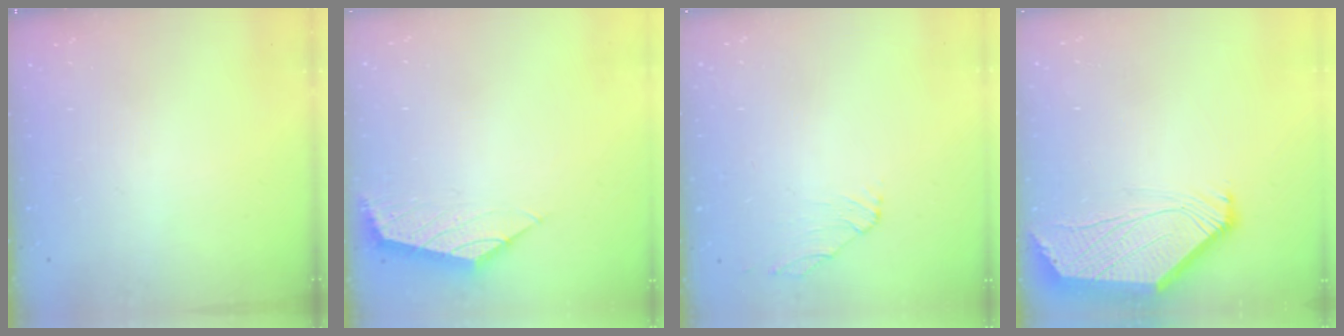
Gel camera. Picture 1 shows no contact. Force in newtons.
{"total": 1.6, "press": 1.6, "slide": 0.2}
{"total": 0.6, "press": 0.5, "slide": 0.3}
{"total": 2.5, "press": 2.4, "slide": 0.6}